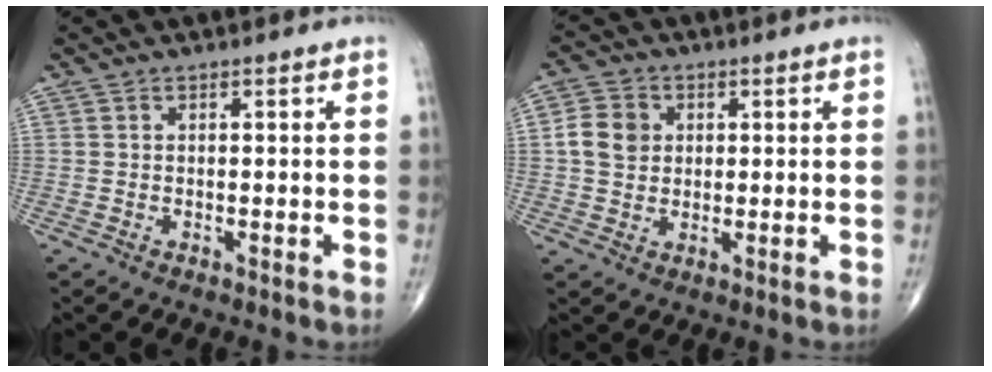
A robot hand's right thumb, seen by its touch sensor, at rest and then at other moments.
{"total": 6.1, "force": [1.0, 5.1, 3.2], "torque": [-0.047, 0.003, 0.013]}